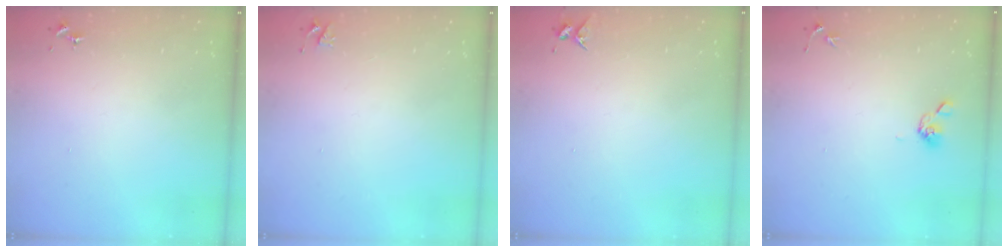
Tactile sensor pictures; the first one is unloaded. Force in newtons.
{"total": 3.3, "press": 3.2, "slide": 0.4}
{"total": 4.1, "press": 4.1, "slide": 0.5}
{"total": 6.3, "press": 6.0, "slide": 1.8}